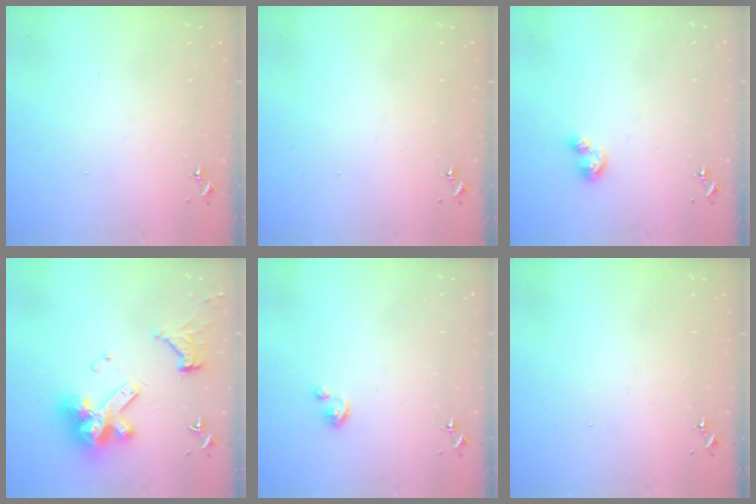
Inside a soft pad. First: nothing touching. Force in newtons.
{"total": 0.0}
{"total": 5.1, "press": 5.1, "slide": 0.6}
{"total": 15.8, "press": 15.7, "slide": 1.8}
{"total": 3.0, "press": 2.9, "slide": 0.2}
{"total": 0.0}